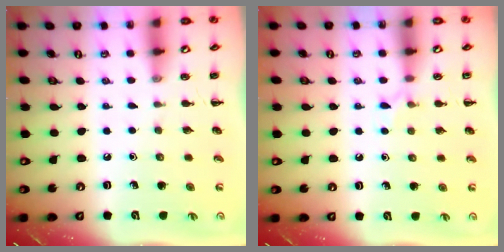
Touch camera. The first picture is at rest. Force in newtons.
{"total": 5.6, "press": 5.3, "slide": 1.8}